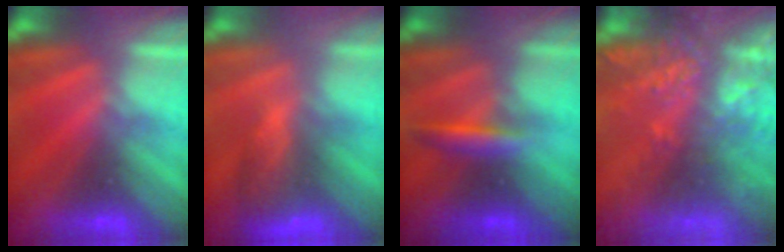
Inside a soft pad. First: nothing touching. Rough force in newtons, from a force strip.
{"total": 7.3}
{"total": 2.8}
{"total": 9.1}